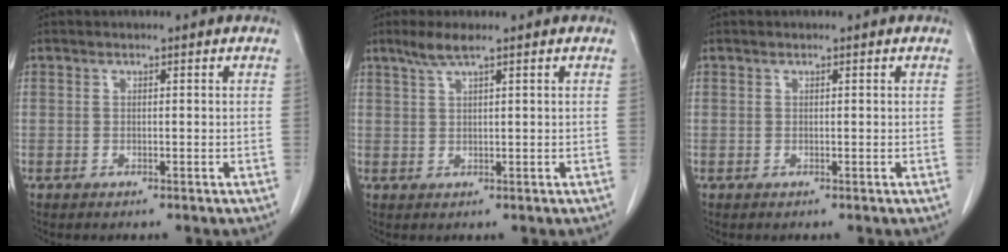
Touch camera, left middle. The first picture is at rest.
{"total": 2.9, "force": [2.1, -0.1, 2.0], "torque": [-0.053, 0.004, 0.047]}
{"total": 0.0}